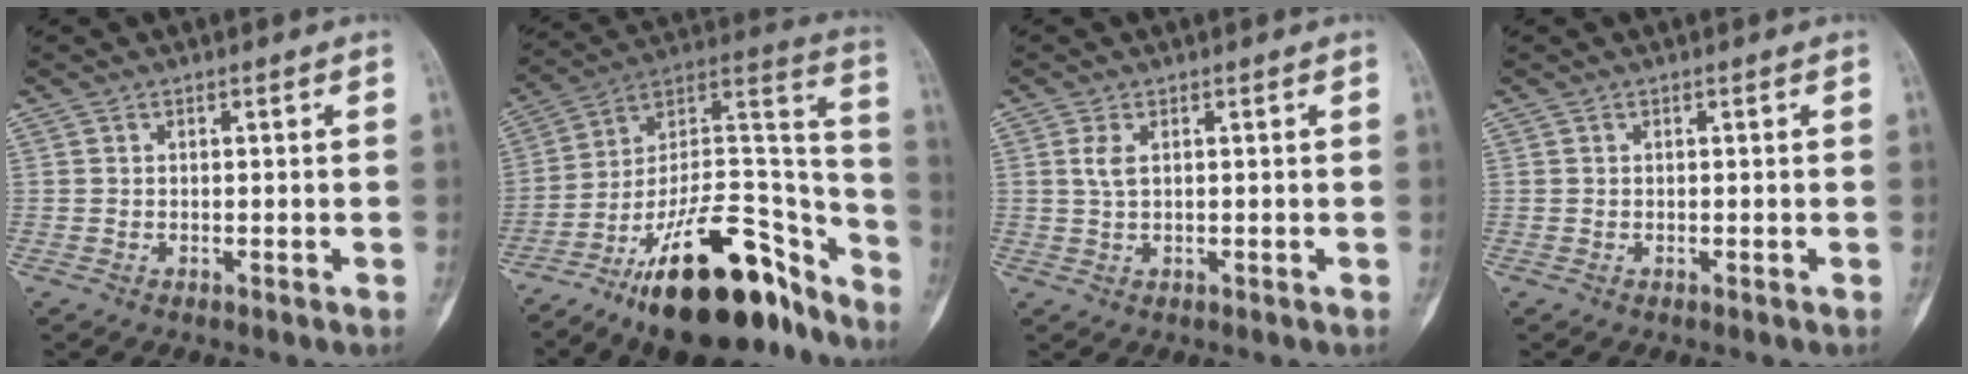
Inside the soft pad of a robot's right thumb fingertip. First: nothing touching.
{"total": 28.7, "force": [-19.1, 11.2, 18.2], "torque": [-0.204, 0.114, -0.312]}
{"total": 2.3, "force": [0.6, 1.0, 2.0], "torque": [-0.050, 0.005, 0.019]}
{"total": 0.0}